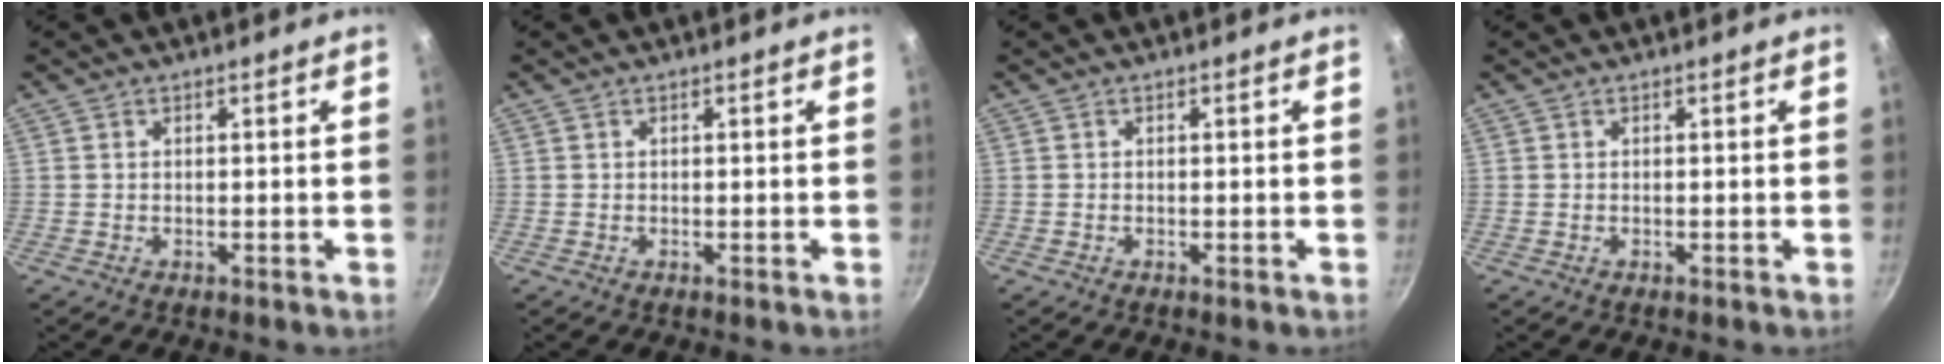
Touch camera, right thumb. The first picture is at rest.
{"total": 0.0}
{"total": 0.0}
{"total": 0.0}